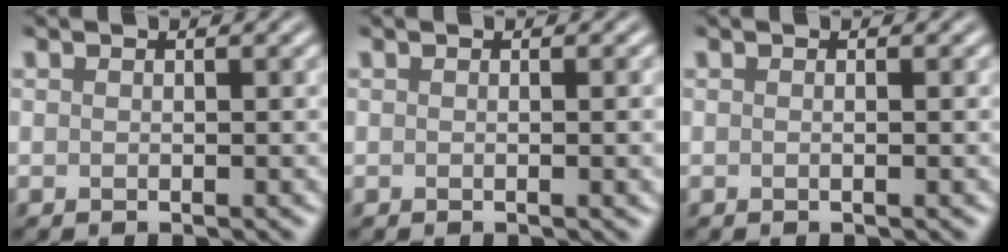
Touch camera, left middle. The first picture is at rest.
{"total": 1.9, "force": [0.0, 0.8, 1.8], "torque": [-0.012, -0.001, -0.010]}
{"total": 0.9, "force": [0.1, 0.5, 0.8], "torque": [-0.002, -0.010, -0.010]}